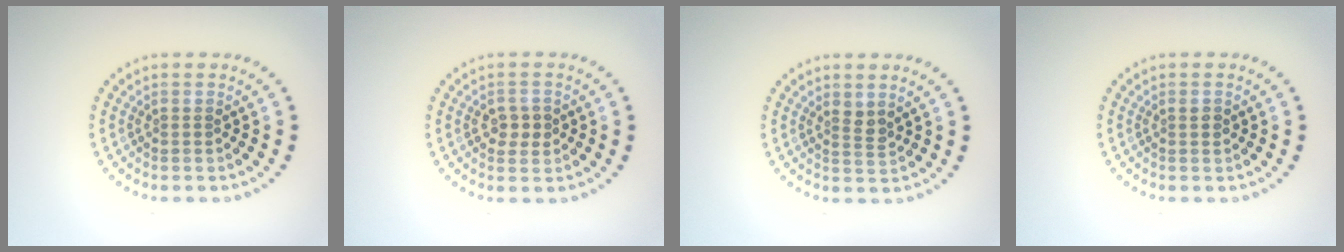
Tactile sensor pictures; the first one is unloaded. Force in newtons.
{"total": 2.0, "press": 2.0, "slide": 0.1}
{"total": 1.3, "press": 1.0, "slide": 0.7}
{"total": 0.7, "press": 0.7, "slide": 0.2}